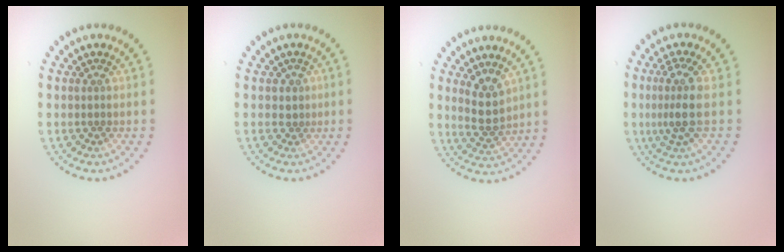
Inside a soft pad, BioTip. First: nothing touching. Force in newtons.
{"total": 0.8, "press": 0.5, "slide": 0.6}
{"total": 2.9, "press": 2.6, "slide": 1.3}
{"total": 2.9, "press": 2.3, "slide": 1.7}